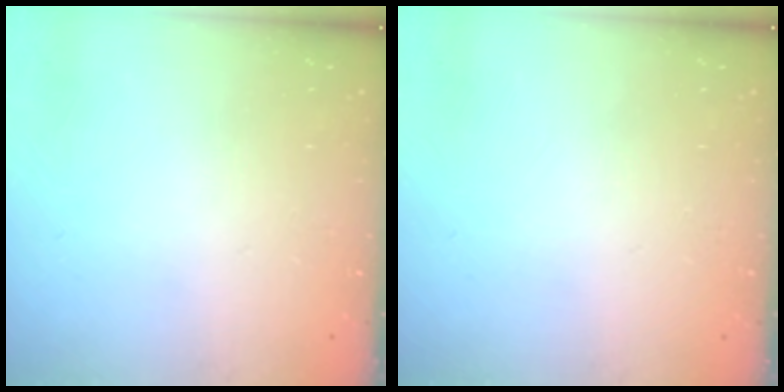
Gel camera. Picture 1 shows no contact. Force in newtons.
{"total": 0.0}